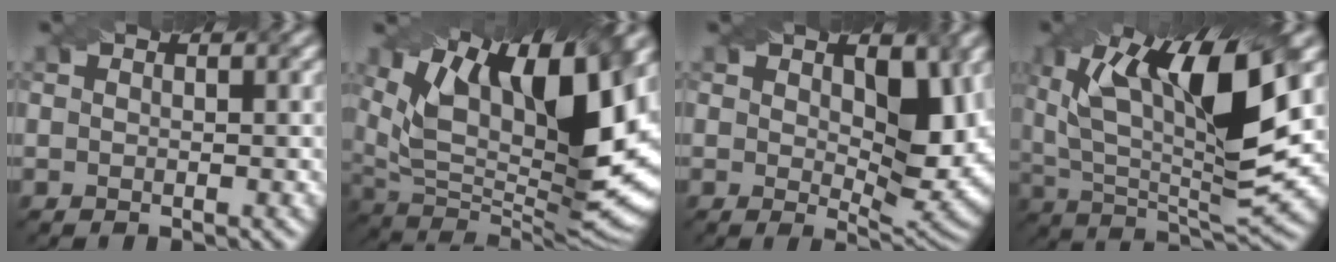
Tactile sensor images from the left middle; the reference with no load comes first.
{"total": 16.8, "force": [7.1, 6.9, 13.6], "torque": [-0.226, 0.020, 0.126]}
{"total": 6.8, "force": [1.6, 3.4, 5.7], "torque": [-0.093, -0.017, 0.034]}
{"total": 13.4, "force": [5.1, 4.3, 11.6], "torque": [-0.197, 0.000, 0.088]}